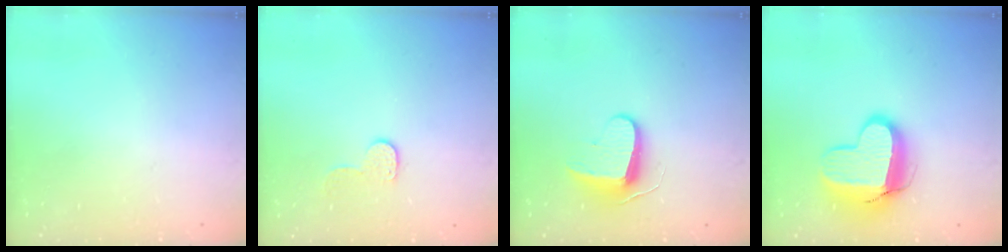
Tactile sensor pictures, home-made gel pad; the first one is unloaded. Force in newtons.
{"total": 5.6, "press": 5.6, "slide": 0.4}
{"total": 8.7, "press": 8.6, "slide": 0.5}
{"total": 12.8, "press": 12.8, "slide": 1.3}